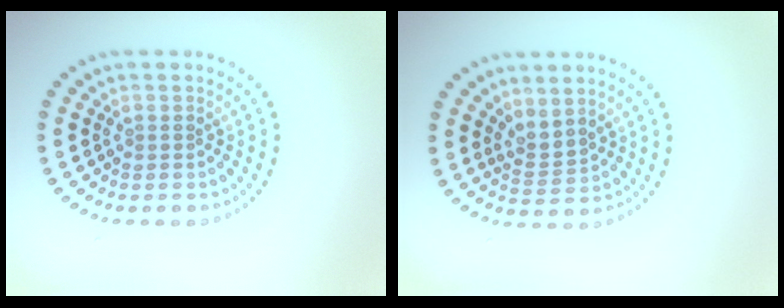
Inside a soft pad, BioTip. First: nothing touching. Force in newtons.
{"total": 2.1, "press": 1.3, "slide": 1.6}